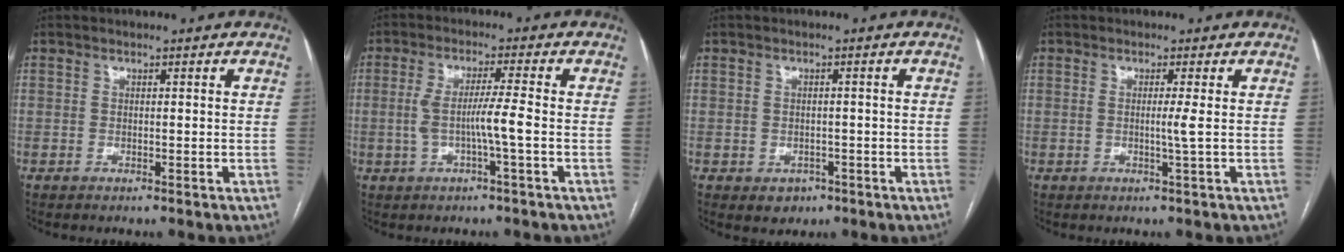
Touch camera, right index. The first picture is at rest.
{"total": 5.5, "force": [-1.0, -0.5, 5.4], "torque": [-0.105, 0.008, -0.017]}
{"total": 2.8, "force": [-1.2, 2.4, 0.9], "torque": [-0.005, 0.004, -0.008]}
{"total": 1.8, "force": [0.0, -0.7, 1.6], "torque": [-0.029, -0.003, -0.002]}